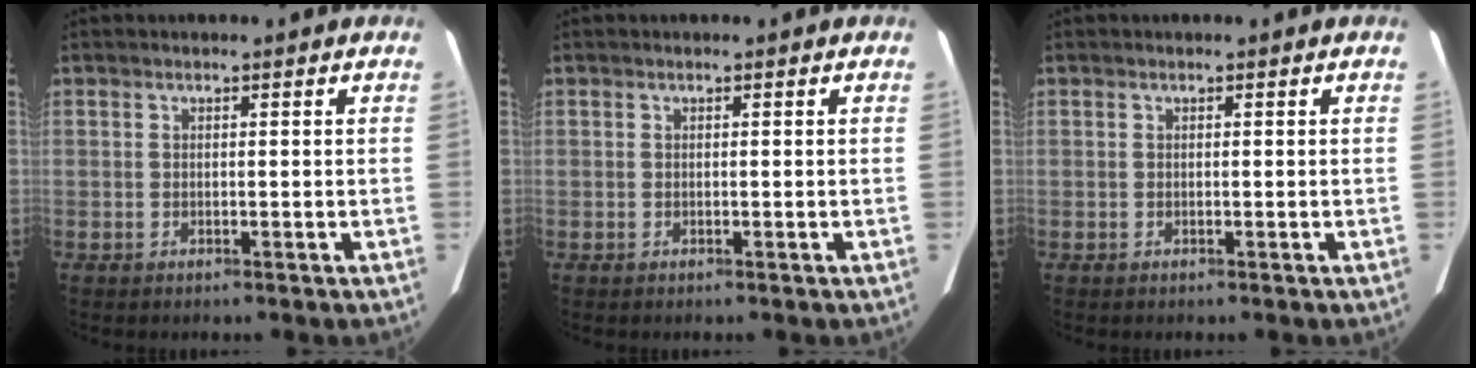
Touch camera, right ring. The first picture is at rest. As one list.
[{"total": 0.0}, {"total": 0.0}]